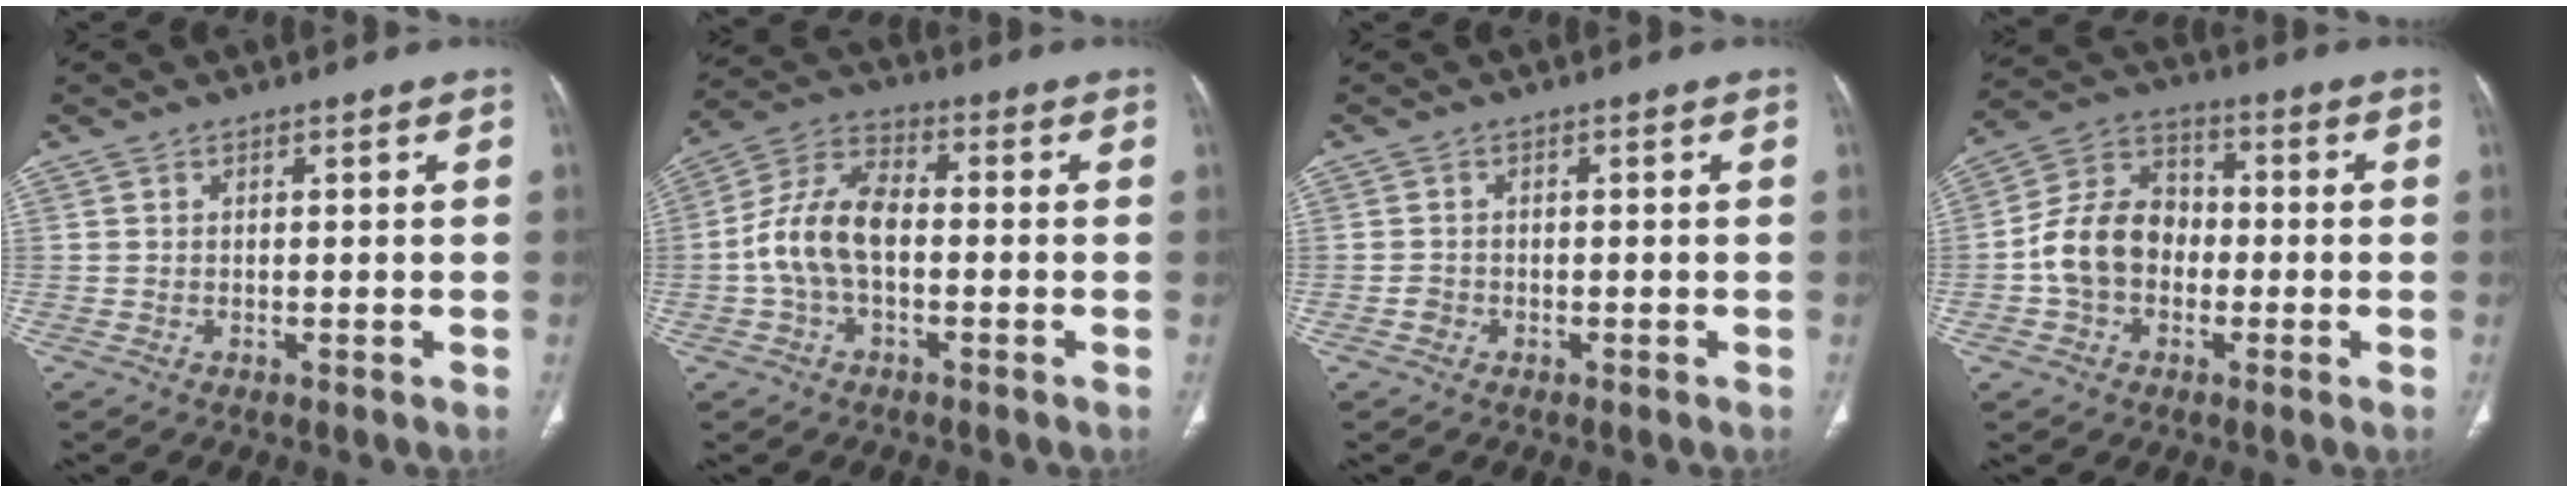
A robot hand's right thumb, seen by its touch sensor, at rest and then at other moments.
{"total": 10.9, "force": [-1.4, 6.3, 8.8], "torque": [-0.174, 0.035, -0.034]}
{"total": 1.3, "force": [-0.7, 1.1, 0.2], "torque": [0.000, 0.006, -0.017]}
{"total": 11.7, "force": [-1.9, 9.2, 7.0], "torque": [-0.115, 0.040, -0.045]}